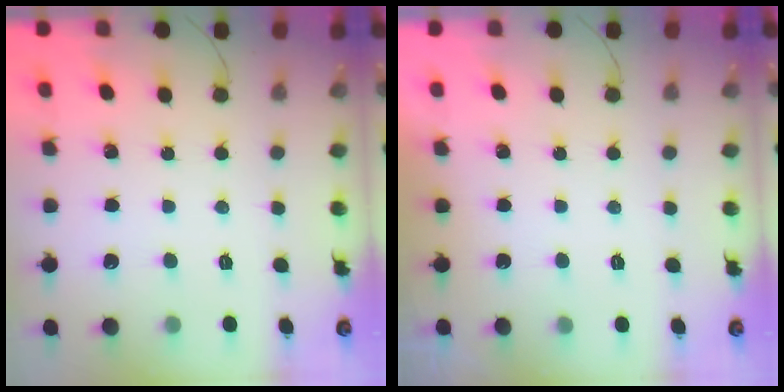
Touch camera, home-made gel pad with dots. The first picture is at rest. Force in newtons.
{"total": 0.0}